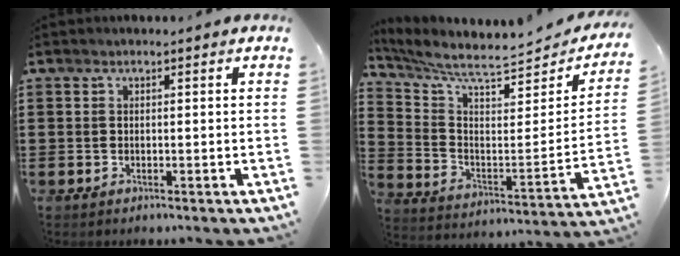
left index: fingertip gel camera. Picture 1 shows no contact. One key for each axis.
{"total": 6.3, "fx": 5.4, "fy": 0.4, "fz": 3.2, "tx": -0.091, "ty": -0.056, "tz": 0.086}